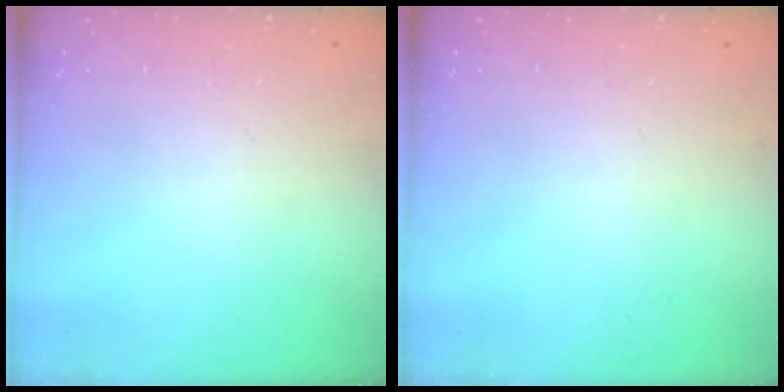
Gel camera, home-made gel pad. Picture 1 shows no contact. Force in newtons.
{"total": 0.0}